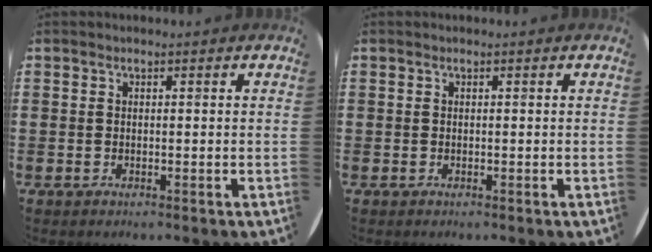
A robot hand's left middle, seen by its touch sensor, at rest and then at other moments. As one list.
[{"total": 0.0}]